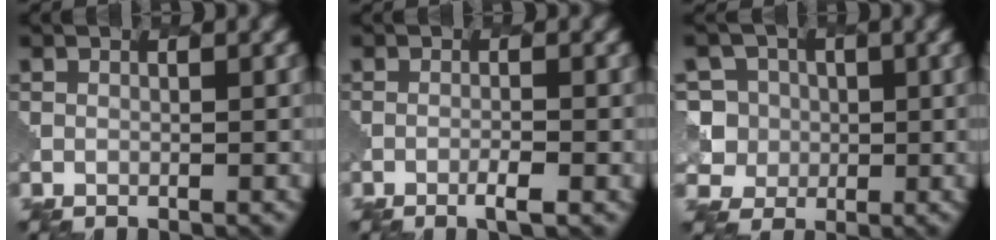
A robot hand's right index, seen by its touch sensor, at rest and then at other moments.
{"total": 1.7, "force": [-0.8, 0.3, 1.4], "torque": [-0.022, 0.002, -0.019]}
{"total": 5.7, "force": [0.9, 5.5, 1.1], "torque": [-0.016, 0.020, 0.011]}